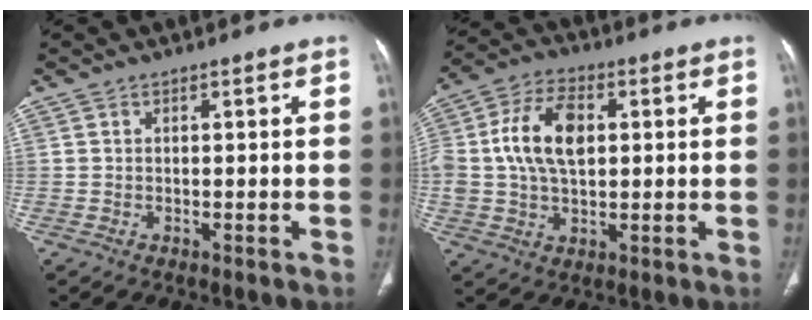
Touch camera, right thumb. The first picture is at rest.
{"total": 12.3, "force": [1.8, 7.6, 9.5], "torque": [-0.171, 0.013, 0.031]}